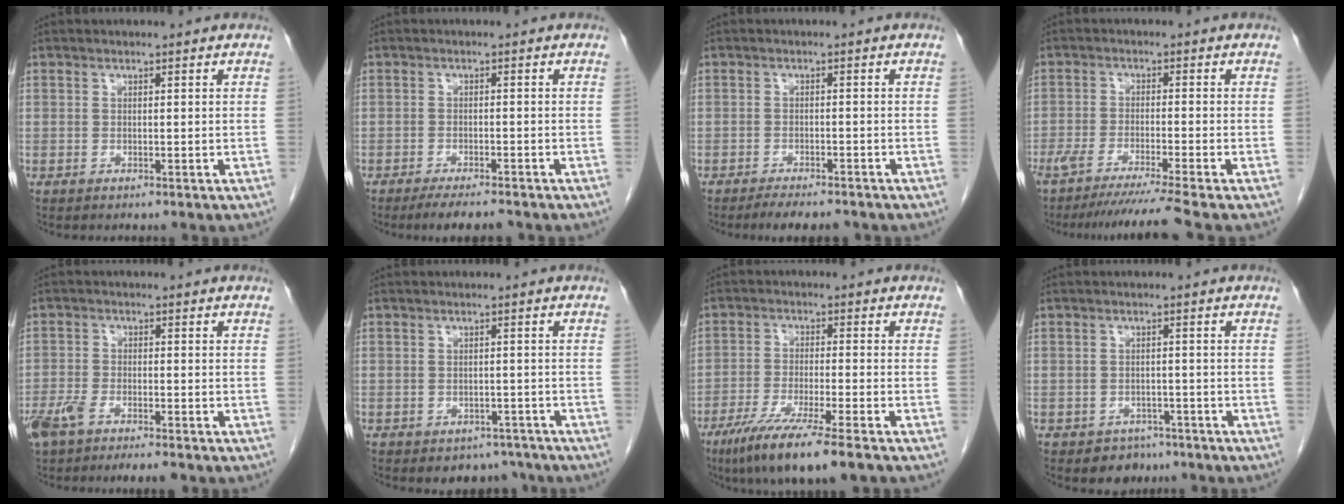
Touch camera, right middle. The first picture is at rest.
{"total": 5.5, "force": [-4.7, 0.8, 2.7], "torque": [-0.038, -0.008, -0.074]}
{"total": 5.4, "force": [-4.7, 1.3, 2.4], "torque": [-0.031, -0.006, -0.069]}
{"total": 10.4, "force": [-8.8, -2.3, 5.0], "torque": [-0.052, -0.035, -0.138]}
{"total": 7.9, "force": [-5.8, 2.1, 4.9], "torque": [-0.091, -0.008, -0.096]}
{"total": 4.4, "force": [-3.5, 2.6, 0.6], "torque": [0.008, 0.010, -0.044]}
{"total": 10.9, "force": [-7.6, 0.0, 7.8], "torque": [-0.137, -0.031, -0.128]}
{"total": 3.8, "force": [-2.7, 2.6, 0.8], "torque": [-0.011, 0.007, -0.033]}